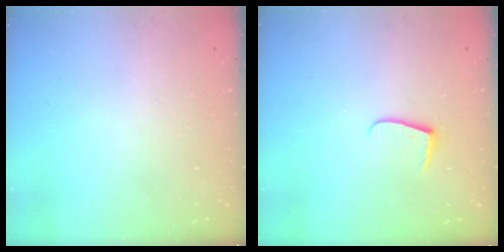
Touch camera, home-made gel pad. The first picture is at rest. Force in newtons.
{"total": 6.8, "press": 6.8, "slide": 0.6}